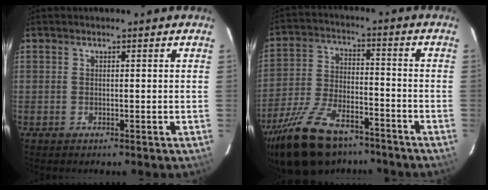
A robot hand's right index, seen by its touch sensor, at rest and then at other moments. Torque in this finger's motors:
{"motor_torque": [1.04, -1.10, 0.76, 0.18]}